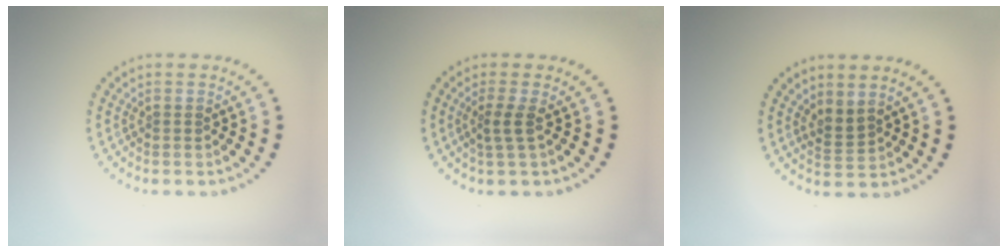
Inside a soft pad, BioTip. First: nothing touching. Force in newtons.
{"total": 1.6, "press": 1.0, "slide": 1.3}
{"total": 1.7, "press": 1.2, "slide": 1.2}